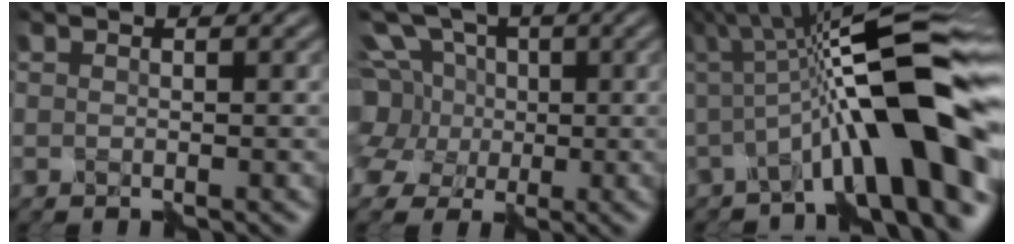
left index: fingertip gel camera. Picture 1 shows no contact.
{"total": 12.3, "force": [1.8, 10.5, 6.1], "torque": [-0.155, 0.037, -0.006]}
{"total": 12.9, "force": [-1.3, 2.4, 12.6], "torque": [-0.181, 0.024, -0.028]}